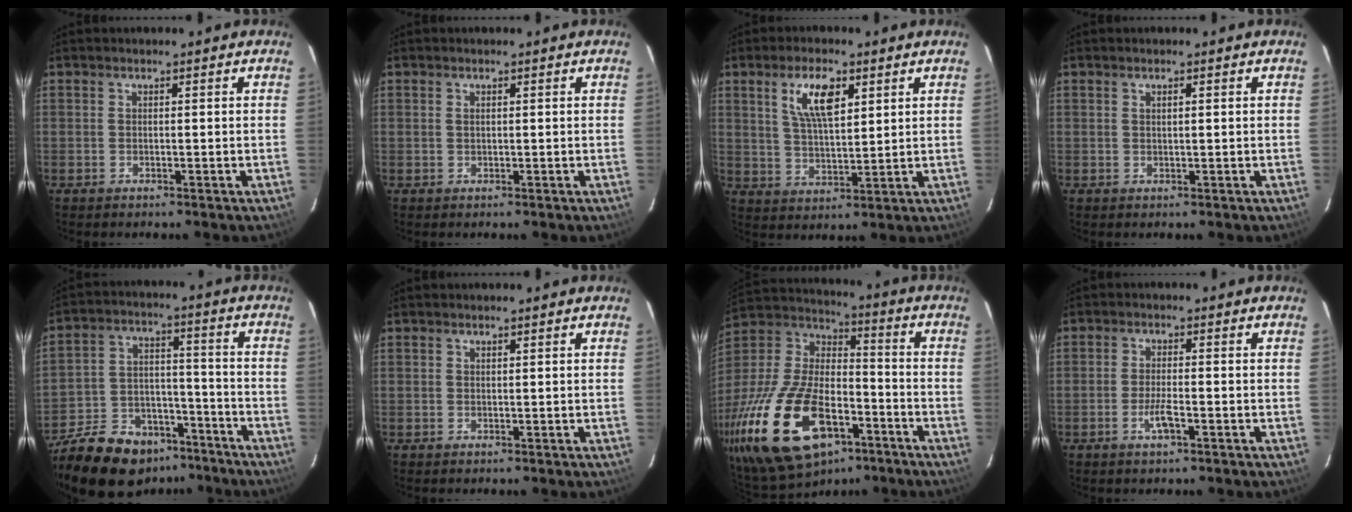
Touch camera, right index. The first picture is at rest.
{"total": 0.6, "force": [0.2, 0.3, 0.4], "torque": [-0.009, 0.001, 0.004]}
{"total": 8.4, "force": [3.8, 3.3, 6.7], "torque": [-0.125, 0.008, 0.075]}
{"total": 0.8, "force": [0.4, 0.1, 0.8], "torque": [-0.014, 0.003, 0.007]}
{"total": 23.8, "force": [-17.5, 12.0, 10.7], "torque": [-0.241, 0.015, -0.260]}
{"total": 0.0}
{"total": 30.0, "force": [-15.1, 15.5, 20.7], "torque": [-0.439, -0.023, -0.251]}
{"total": 3.5, "force": [-1.8, 0.7, 3.0], "torque": [-0.062, -0.004, -0.035]}